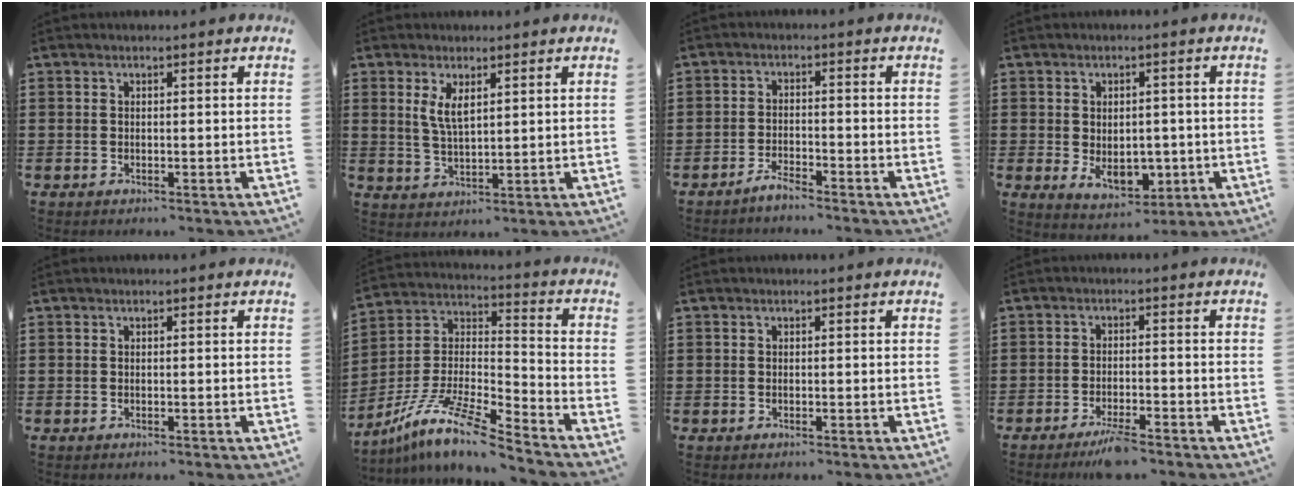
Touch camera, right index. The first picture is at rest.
{"total": 3.9, "force": [1.7, 1.3, 3.3], "torque": [-0.069, 0.003, 0.030]}
{"total": 2.4, "force": [-2.3, 0.1, 0.5], "torque": [-0.013, 0.003, -0.044]}
{"total": 5.6, "force": [-1.1, 3.8, 3.9], "torque": [-0.060, 0.004, -0.024]}
{"total": 0.0}
{"total": 11.2, "force": [-9.3, 0.9, 6.2], "torque": [-0.139, 0.000, -0.192]}
{"total": 0.0}
{"total": 3.6, "force": [-3.0, 0.2, 2.0], "torque": [-0.032, 0.001, -0.056]}